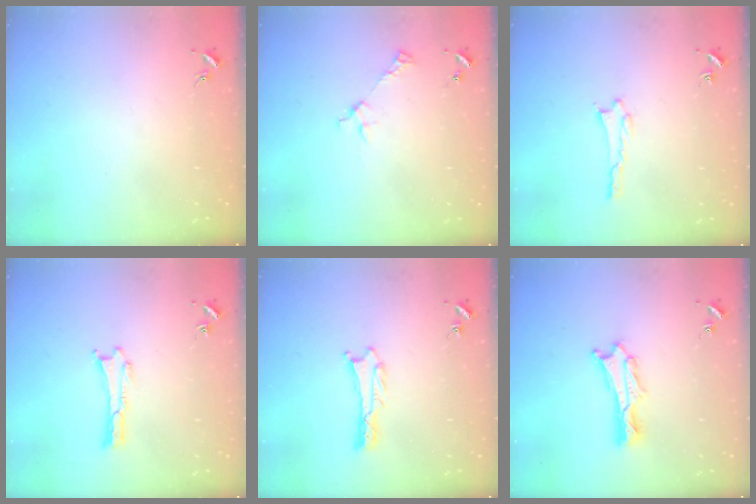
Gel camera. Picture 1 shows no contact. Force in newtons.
{"total": 2.6, "press": 2.6, "slide": 0.3}
{"total": 1.4, "press": 1.4, "slide": 0.2}
{"total": 0.0}
{"total": 0.6, "press": 0.6, "slide": 0.1}
{"total": 1.5, "press": 1.4, "slide": 0.2}